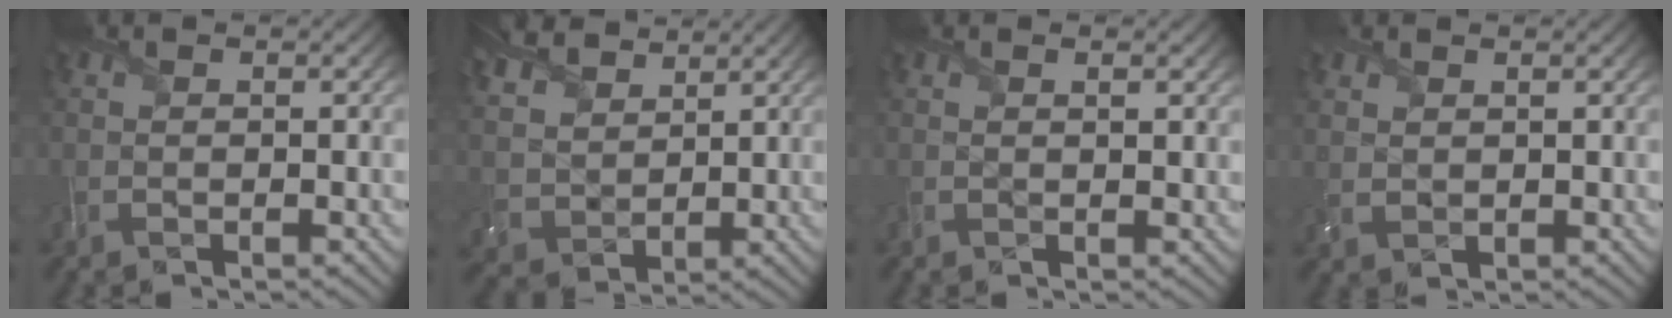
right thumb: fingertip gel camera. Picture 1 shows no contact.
{"total": 8.3, "force": [5.4, 4.9, 4.0], "torque": [-0.138, 0.018, 0.109]}
{"total": 1.0, "force": [0.5, 0.0, 0.9], "torque": [-0.016, -0.001, 0.011]}
{"total": 1.5, "force": [1.0, 0.8, 0.6], "torque": [-0.021, -0.002, 0.029]}